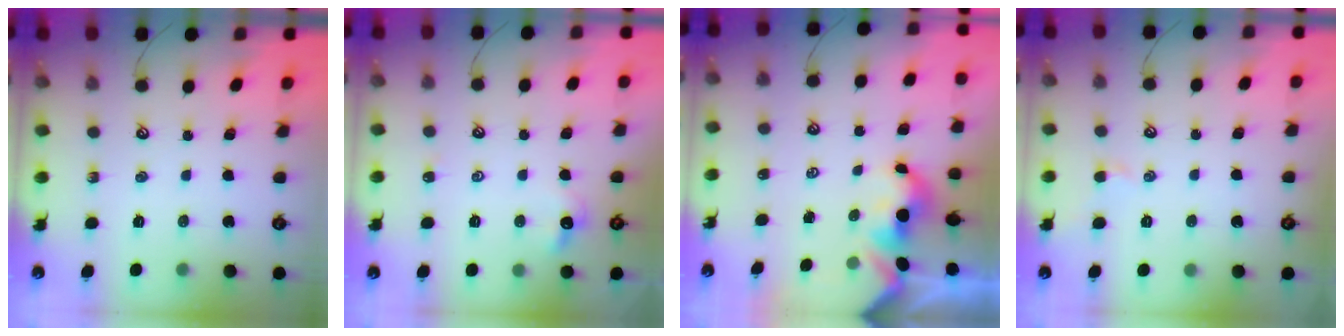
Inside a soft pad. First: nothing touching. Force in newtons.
{"total": 2.0, "press": 2.0, "slide": 0.3}
{"total": 1.7, "press": 1.7, "slide": 0.2}
{"total": 1.3, "press": 1.2, "slide": 0.4}